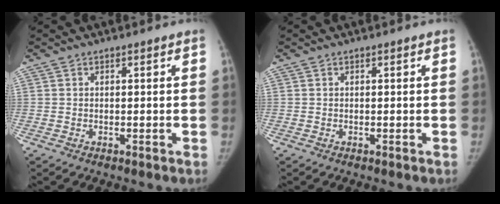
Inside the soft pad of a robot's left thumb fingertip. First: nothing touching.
{"total": 0.0}